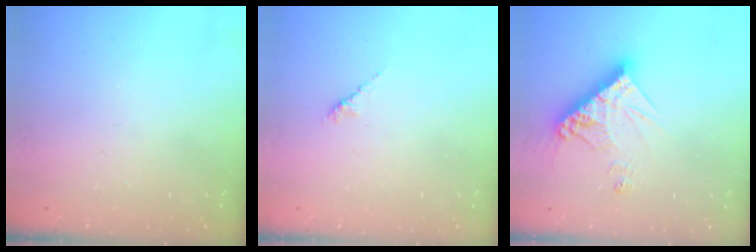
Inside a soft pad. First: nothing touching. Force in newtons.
{"total": 2.6, "press": 2.4, "slide": 0.7}
{"total": 13.1, "press": 13.0, "slide": 1.2}